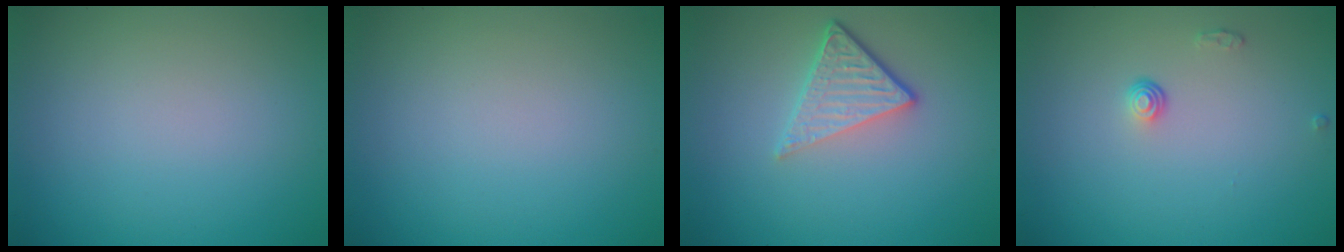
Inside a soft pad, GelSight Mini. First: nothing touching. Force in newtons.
{"total": 0.0}
{"total": 3.7, "press": 2.7, "slide": 2.6}
{"total": 1.0, "press": 0.7, "slide": 0.8}